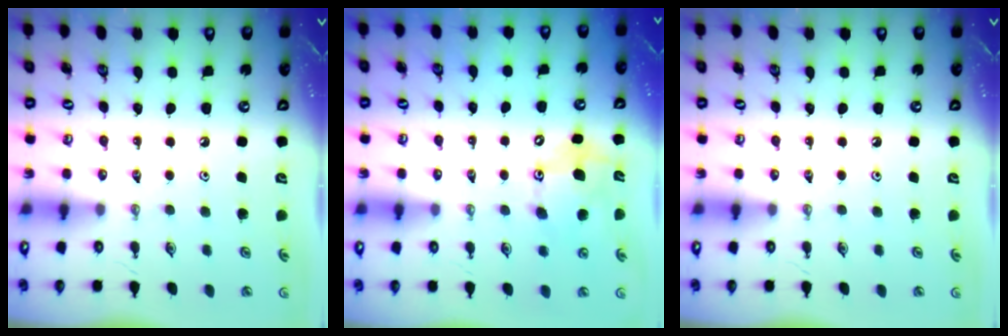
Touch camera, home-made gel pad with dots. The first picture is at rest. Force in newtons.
{"total": 11.8, "press": 11.8, "slide": 1.2}
{"total": 0.0}